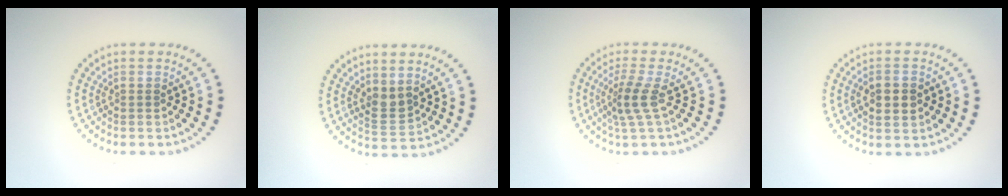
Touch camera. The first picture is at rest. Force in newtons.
{"total": 1.8, "press": 1.6, "slide": 1.0}
{"total": 2.5, "press": 1.8, "slide": 1.8}
{"total": 2.6, "press": 2.6, "slide": 0.1}